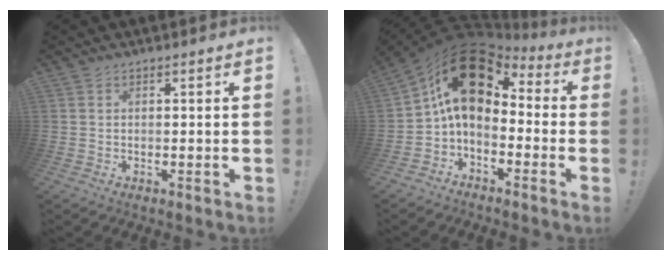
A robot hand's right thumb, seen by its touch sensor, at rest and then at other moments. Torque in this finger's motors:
{"motor_torque": [0.77, 2.07, 1.52, -1.20, 0.21]}